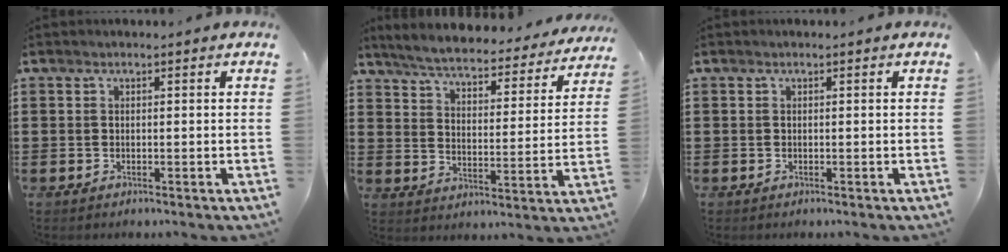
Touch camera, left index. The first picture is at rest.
{"total": 5.0, "force": [4.8, 0.1, 1.3], "torque": [-0.052, -0.038, 0.078]}
{"total": 0.0}